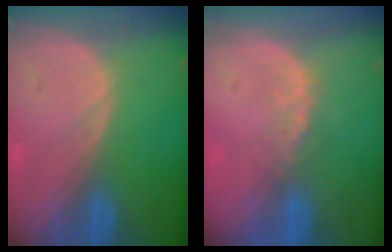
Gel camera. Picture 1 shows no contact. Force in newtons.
{"total": 2.6, "press": 2.1, "slide": 1.5}